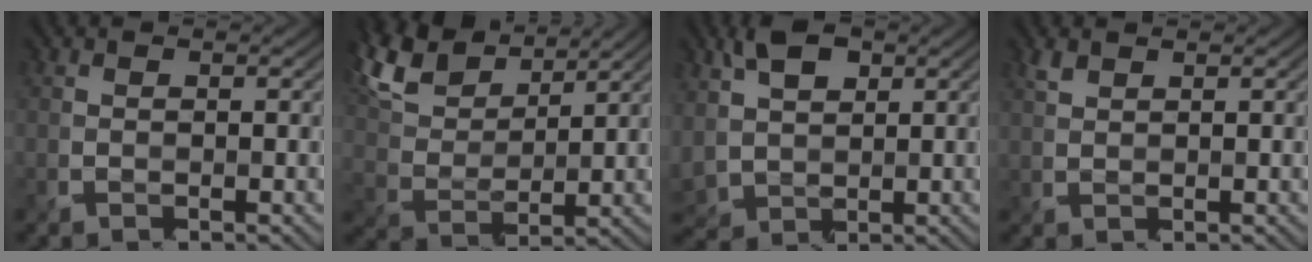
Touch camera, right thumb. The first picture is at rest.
{"total": 10.7, "force": [7.6, 3.6, 6.7], "torque": [-0.190, 0.024, 0.153]}
{"total": 6.9, "force": [2.4, 4.1, 5.0], "torque": [-0.131, -0.002, 0.056]}
{"total": 1.4, "force": [1.2, -0.1, 0.7], "torque": [-0.024, -0.001, 0.035]}